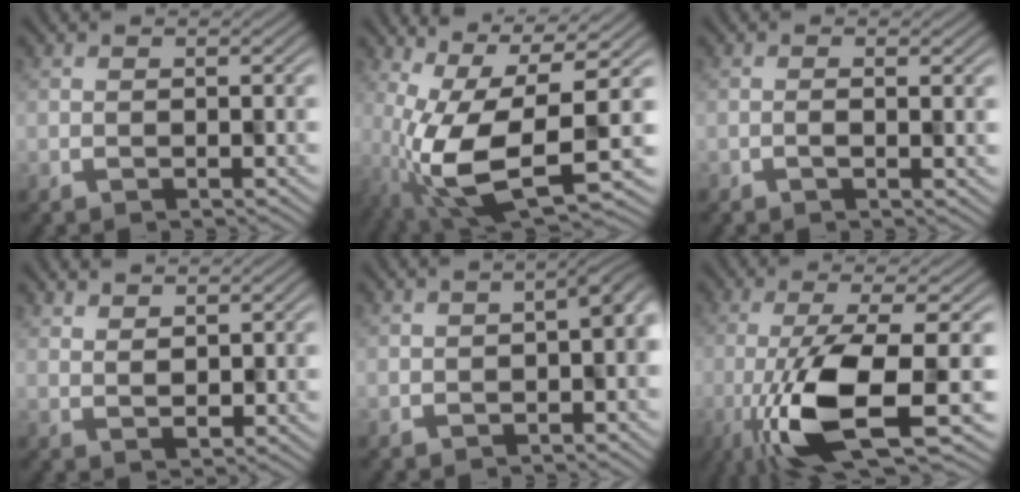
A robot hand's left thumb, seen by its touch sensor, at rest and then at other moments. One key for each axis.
{"total": 11.2, "fx": -1.3, "fy": 2.9, "fz": 10.7, "tx": -0.226, "ty": -0.022, "tz": -0.012}
{"total": 0.7, "fx": 0.7, "fy": -0.1, "fz": 0.1, "tx": 0.005, "ty": 0.002, "tz": 0.001}
{"total": 2.8, "fx": 2.8, "fy": 0.3, "fz": 0.4, "tx": -0.011, "ty": -0.003, "tz": 0.052}
{"total": 4.8, "fx": -0.8, "fy": 2.6, "fz": 3.9, "tx": -0.050, "ty": -0.016, "tz": -0.007}
{"total": 10.3, "fx": -2.2, "fy": 2.7, "fz": 9.7, "tx": -0.189, "ty": -0.021, "tz": -0.045}